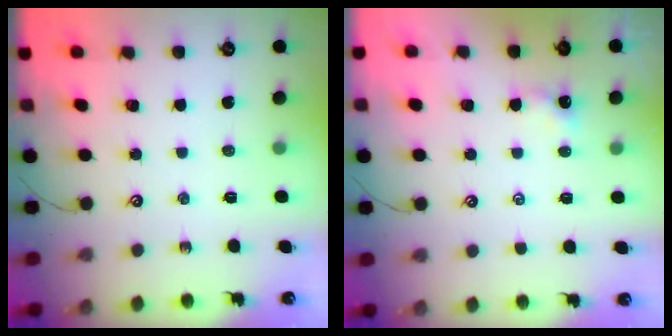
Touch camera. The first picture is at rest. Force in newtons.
{"total": 1.1, "press": 1.1, "slide": 0.3}